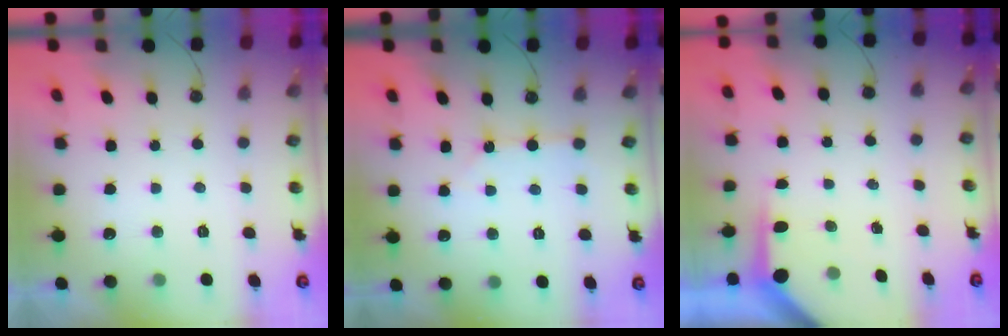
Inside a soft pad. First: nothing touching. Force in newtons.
{"total": 2.2, "press": 2.2, "slide": 0.4}
{"total": 5.2, "press": 5.1, "slide": 0.2}